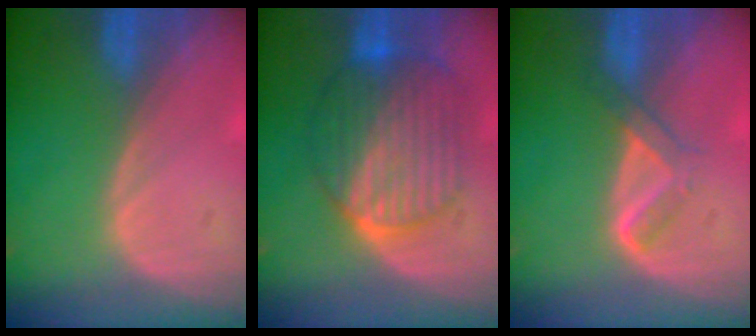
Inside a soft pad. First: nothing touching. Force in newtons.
{"total": 10.2, "press": 10.2, "slide": 0.9}
{"total": 3.5, "press": 3.4, "slide": 0.6}